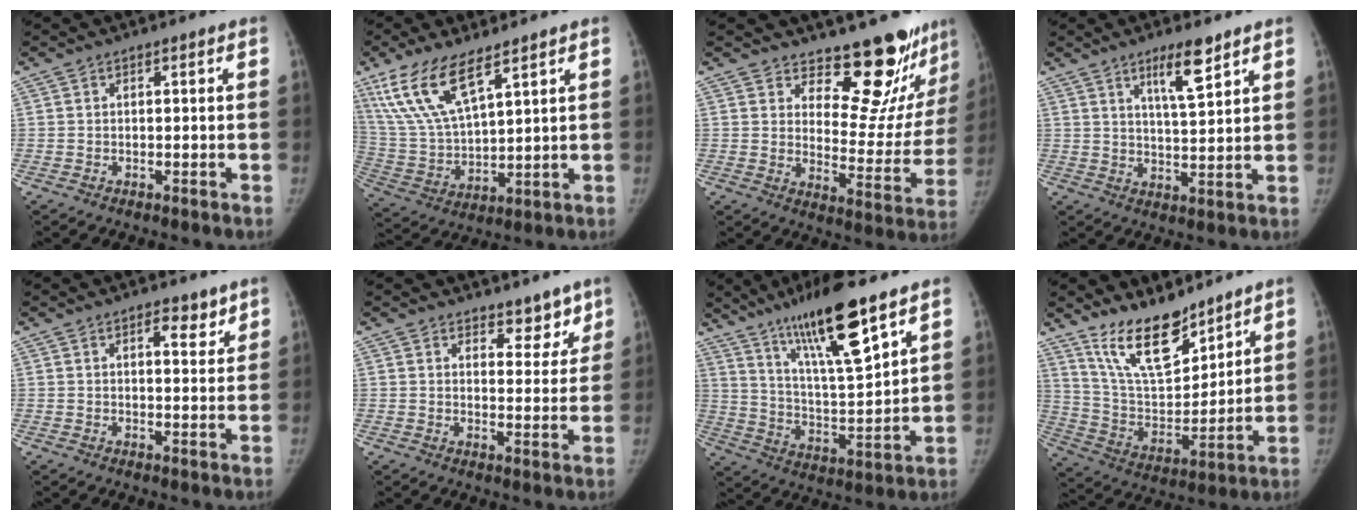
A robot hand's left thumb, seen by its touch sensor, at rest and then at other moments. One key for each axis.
{"total": 14.3, "fx": 8.8, "fy": 5.1, "fz": 10.0, "tx": -0.197, "ty": -0.031, "tz": 0.187}
{"total": 16.8, "fx": 14.5, "fy": 5.7, "fz": 6.1, "tx": -0.018, "ty": -0.145, "tz": 0.185}
{"total": 7.5, "fx": 4.8, "fy": 1.5, "fz": 5.5, "tx": -0.087, "ty": -0.033, "tz": 0.085}
{"total": 4.0, "fx": 2.6, "fy": 1.8, "fz": 2.5, "tx": -0.017, "ty": -0.016, "tz": 0.037}
{"total": 5.7, "fx": 4.5, "fy": 2.9, "fz": 1.8, "tx": 0.015, "ty": -0.031, "tz": 0.065}
{"total": 18.3, "fx": 11.8, "fy": 3.2, "fz": 13.6, "tx": -0.222, "ty": -0.060, "tz": 0.215}
{"total": 15.6, "fx": 11.8, "fy": 6.1, "fz": 8.2, "tx": -0.107, "ty": -0.078, "tz": 0.228}